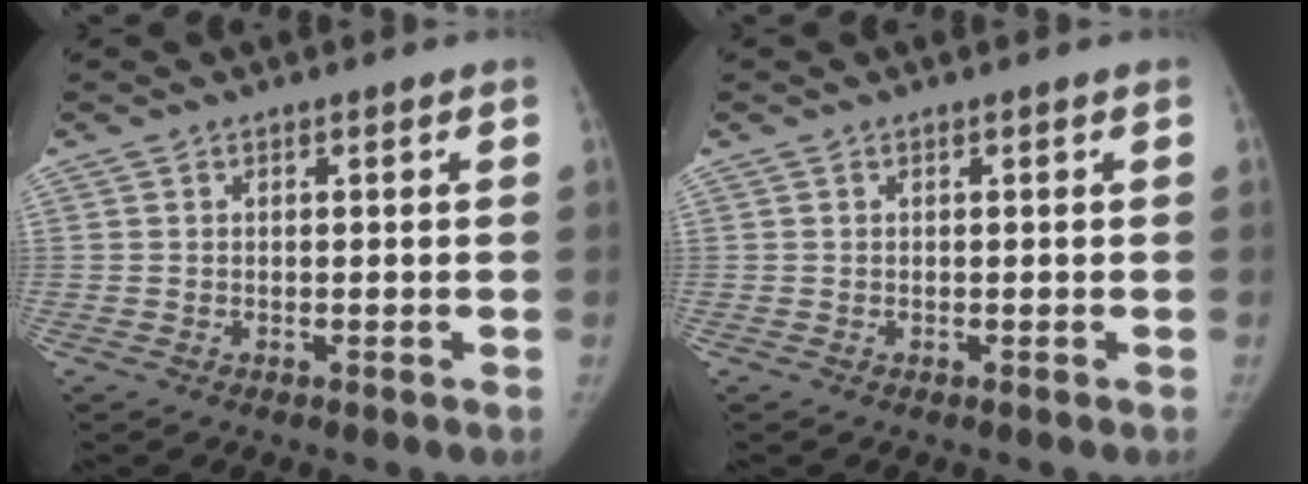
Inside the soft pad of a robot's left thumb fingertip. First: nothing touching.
{"total": 0.0}